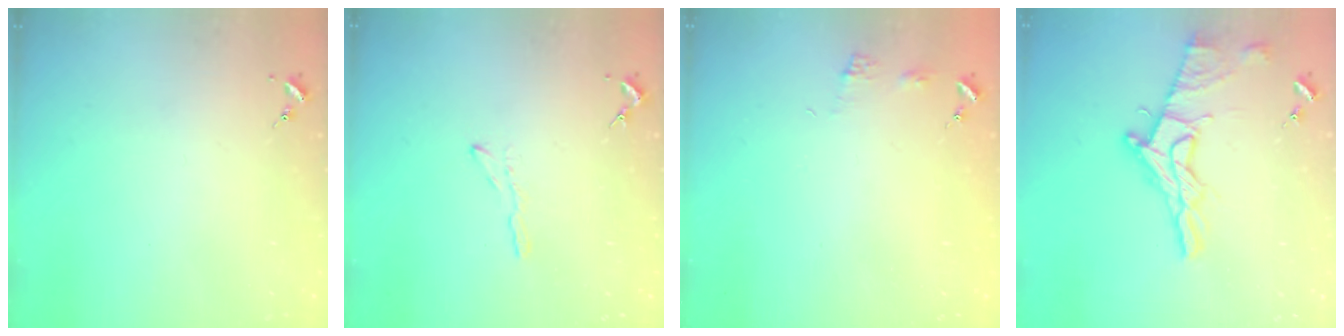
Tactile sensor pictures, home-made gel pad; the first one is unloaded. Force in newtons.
{"total": 3.8, "press": 3.7, "slide": 0.4}
{"total": 5.1, "press": 5.0, "slide": 0.7}
{"total": 15.6, "press": 15.5, "slide": 1.6}